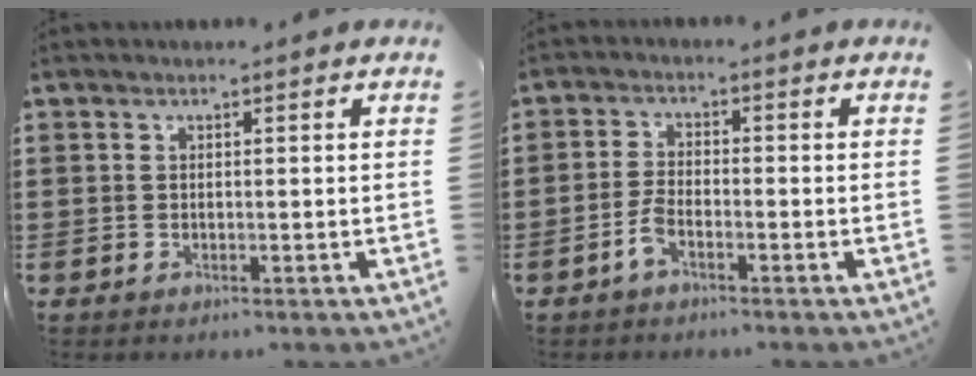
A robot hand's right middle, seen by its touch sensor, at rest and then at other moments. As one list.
[{"total": 3.1, "force": [-1.9, 1.0, 2.2], "torque": [-0.052, 0.000, -0.040]}]